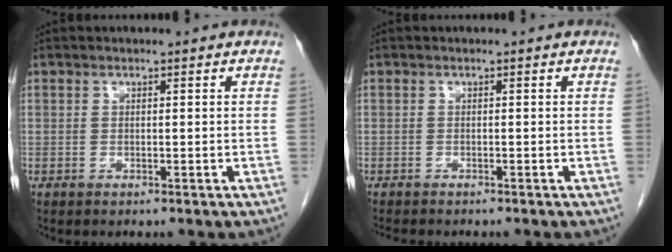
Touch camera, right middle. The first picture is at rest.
{"total": 3.1, "force": [-2.7, 0.6, 1.3], "torque": [-0.021, -0.006, -0.036]}